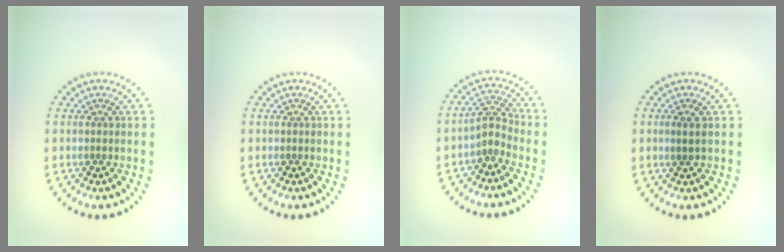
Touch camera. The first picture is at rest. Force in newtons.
{"total": 0.0}
{"total": 2.2, "press": 1.5, "slide": 1.6}
{"total": 0.9, "press": 0.9, "slide": 0.4}